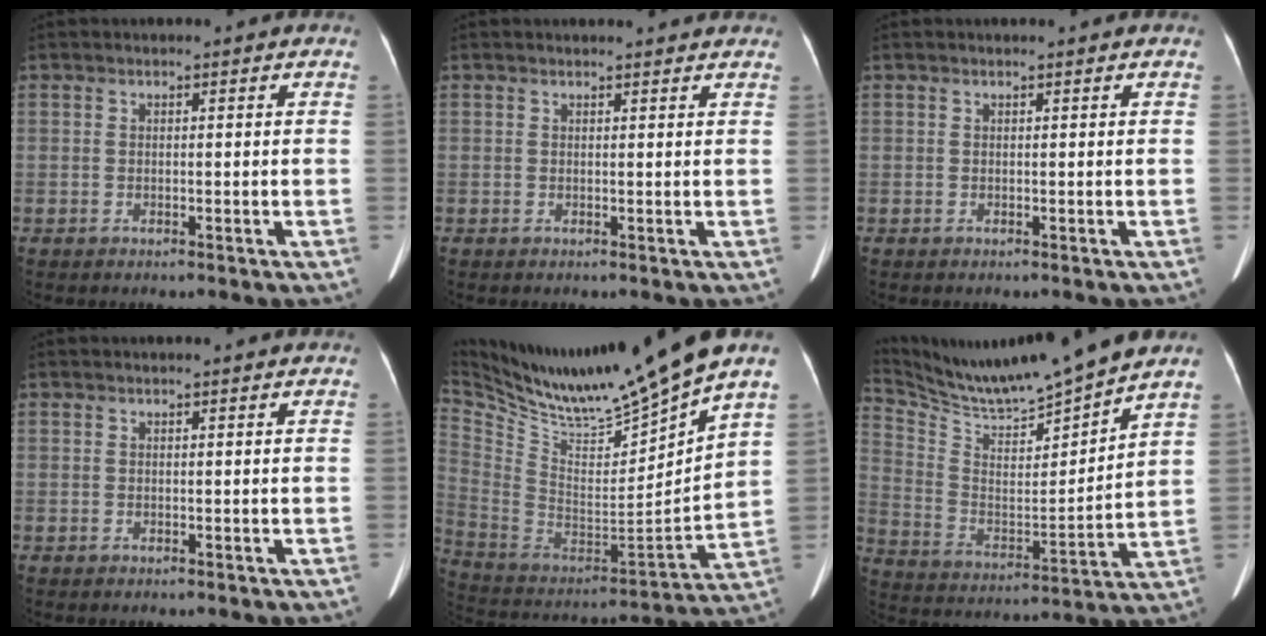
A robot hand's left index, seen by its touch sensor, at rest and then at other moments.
{"total": 3.4, "force": [3.3, 0.7, 0.6], "torque": [-0.012, 0.015, 0.033]}
{"total": 0.0}
{"total": 0.8, "force": [0.8, 0.1, 0.2], "torque": [-0.008, 0.017, 0.007]}
{"total": 21.2, "force": [18.1, -1.2, 11.0], "torque": [-0.210, -0.048, 0.320]}
{"total": 16.2, "force": [15.2, -0.9, 5.6], "torque": [-0.121, -0.020, 0.267]}